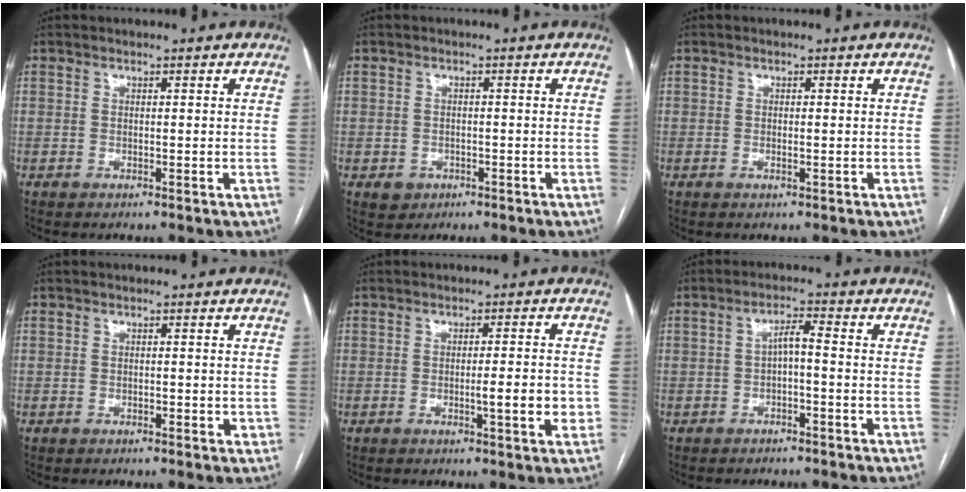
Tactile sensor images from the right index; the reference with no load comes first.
{"total": 2.6, "force": [-1.1, 2.3, 0.4], "torque": [0.001, 0.008, -0.012]}
{"total": 0.8, "force": [-0.2, 0.2, 0.7], "torque": [-0.016, -0.002, -0.001]}
{"total": 1.4, "force": [-0.3, 0.8, 1.1], "torque": [-0.014, 0.001, -0.003]}
{"total": 5.1, "force": [-1.1, 0.6, 5.0], "torque": [-0.073, -0.002, -0.014]}
{"total": 2.9, "force": [-0.6, 0.6, 2.8], "torque": [-0.048, 0.013, -0.008]}